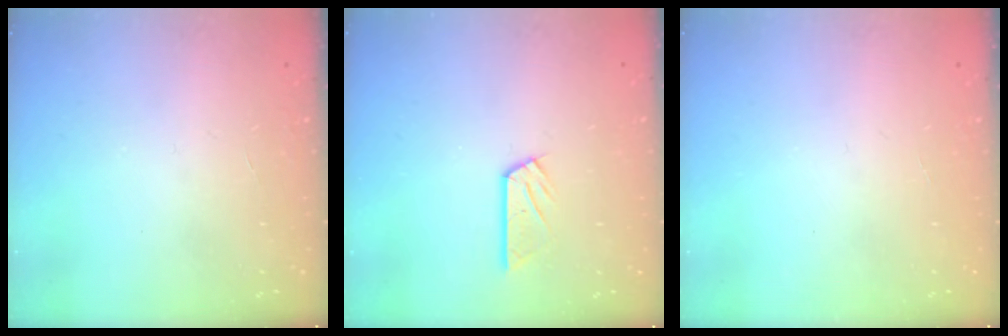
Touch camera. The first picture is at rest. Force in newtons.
{"total": 4.5, "press": 4.5, "slide": 0.2}
{"total": 0.0}